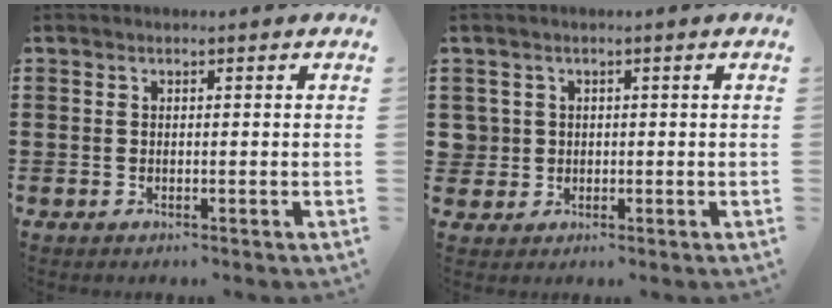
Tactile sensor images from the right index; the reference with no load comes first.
{"total": 2.0, "force": [-0.1, 2.0, 0.2], "torque": [-0.015, 0.006, -0.004]}